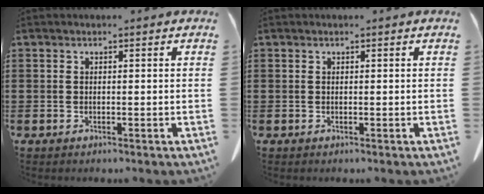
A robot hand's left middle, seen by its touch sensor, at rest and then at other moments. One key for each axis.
{"total": 0.0}